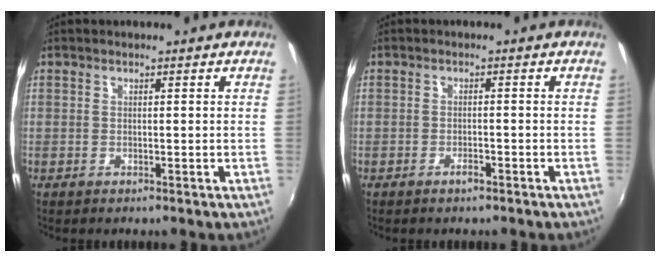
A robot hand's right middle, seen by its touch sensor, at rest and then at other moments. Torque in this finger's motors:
{"motor_torque": [0.96, -1.18, 0.12, 0.07]}